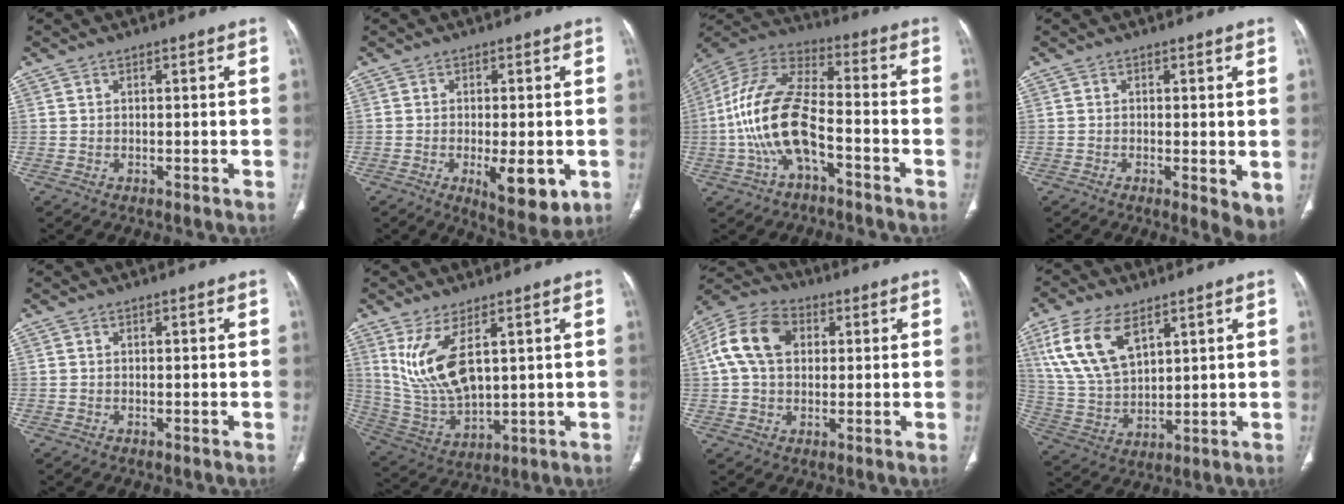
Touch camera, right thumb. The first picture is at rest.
{"total": 9.5, "force": [-2.7, 3.5, 8.3], "torque": [-0.107, -0.016, -0.034]}
{"total": 16.0, "force": [-4.7, 7.4, 13.4], "torque": [-0.278, 0.049, -0.091]}
{"total": 5.0, "force": [-0.7, 1.7, 4.6], "torque": [-0.063, -0.015, -0.013]}
{"total": 0.0}
{"total": 12.1, "force": [4.4, 5.2, 9.9], "torque": [-0.198, -0.028, 0.108]}
{"total": 12.4, "force": [2.7, 8.7, 8.4], "torque": [-0.150, 0.022, 0.038]}
{"total": 14.2, "force": [6.9, 7.5, 9.9], "torque": [-0.192, -0.018, 0.145]}